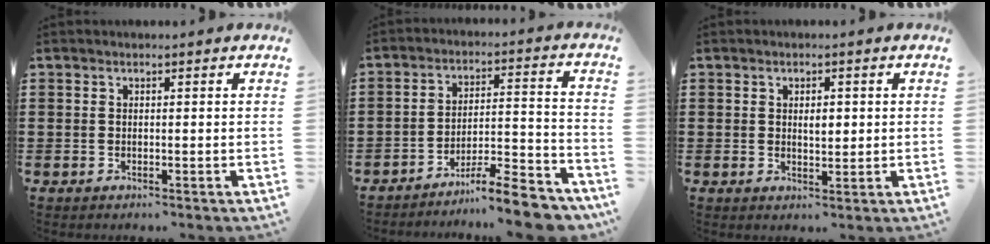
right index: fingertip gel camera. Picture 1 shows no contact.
{"total": 9.0, "force": [-8.1, 0.8, 4.0], "torque": [-0.050, 0.019, -0.153]}
{"total": 2.2, "force": [0.4, 1.1, 1.9], "torque": [-0.031, 0.003, 0.004]}